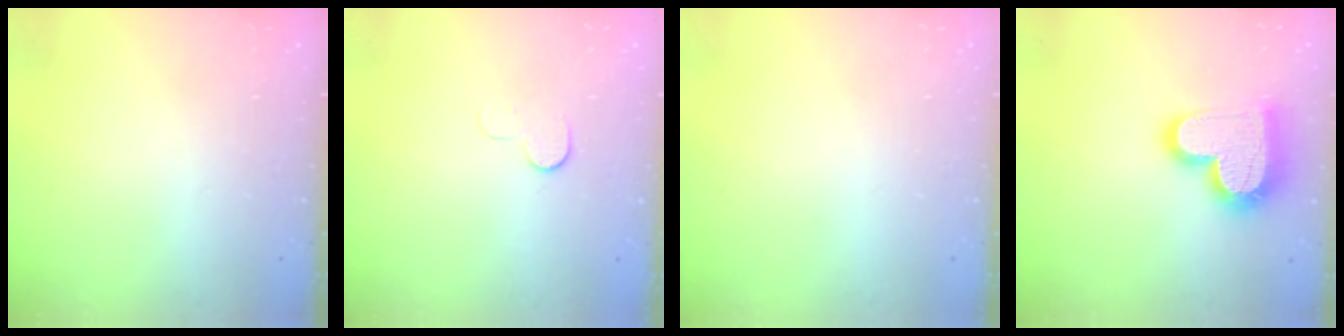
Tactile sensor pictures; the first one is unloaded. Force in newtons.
{"total": 5.3, "press": 5.3, "slide": 0.5}
{"total": 0.0}
{"total": 19.8, "press": 19.7, "slide": 1.3}